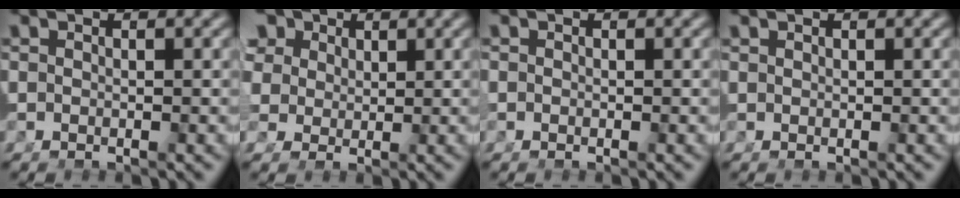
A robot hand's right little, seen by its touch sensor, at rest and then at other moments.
{"total": 7.5, "force": [2.7, 5.7, 4.0], "torque": [-0.097, -0.018, 0.056]}
{"total": 1.1, "force": [-0.2, 0.9, 0.6], "torque": [-0.023, -0.005, -0.003]}
{"total": 0.6, "force": [0.5, -0.3, 0.2], "torque": [0.001, 0.003, 0.012]}